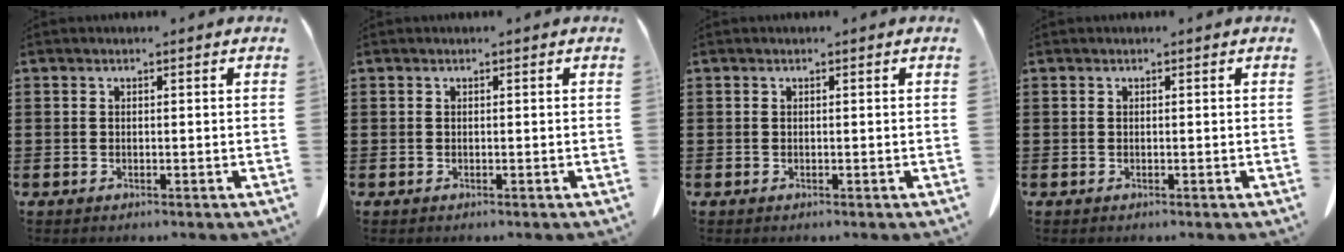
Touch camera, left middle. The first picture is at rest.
{"total": 0.0}
{"total": 0.0}
{"total": 0.0}